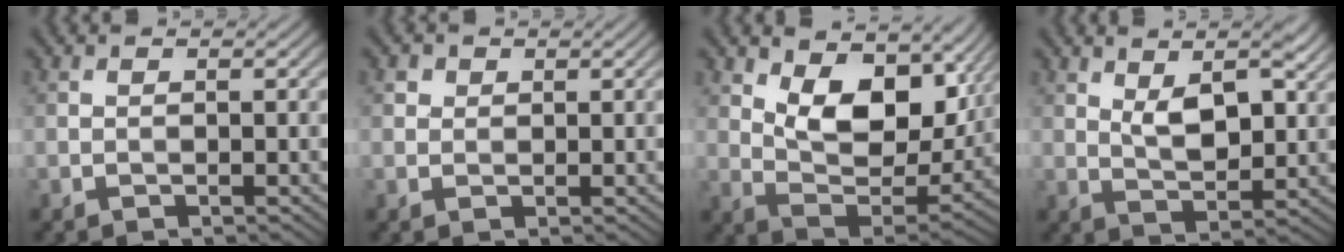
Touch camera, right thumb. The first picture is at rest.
{"total": 1.6, "force": [0.8, 1.3, 0.4], "torque": [-0.007, -0.005, 0.013]}
{"total": 12.2, "force": [5.3, 6.7, 8.8], "torque": [-0.167, -0.013, 0.094]}
{"total": 6.5, "force": [2.8, 3.0, 5.1], "torque": [-0.093, -0.003, 0.051]}